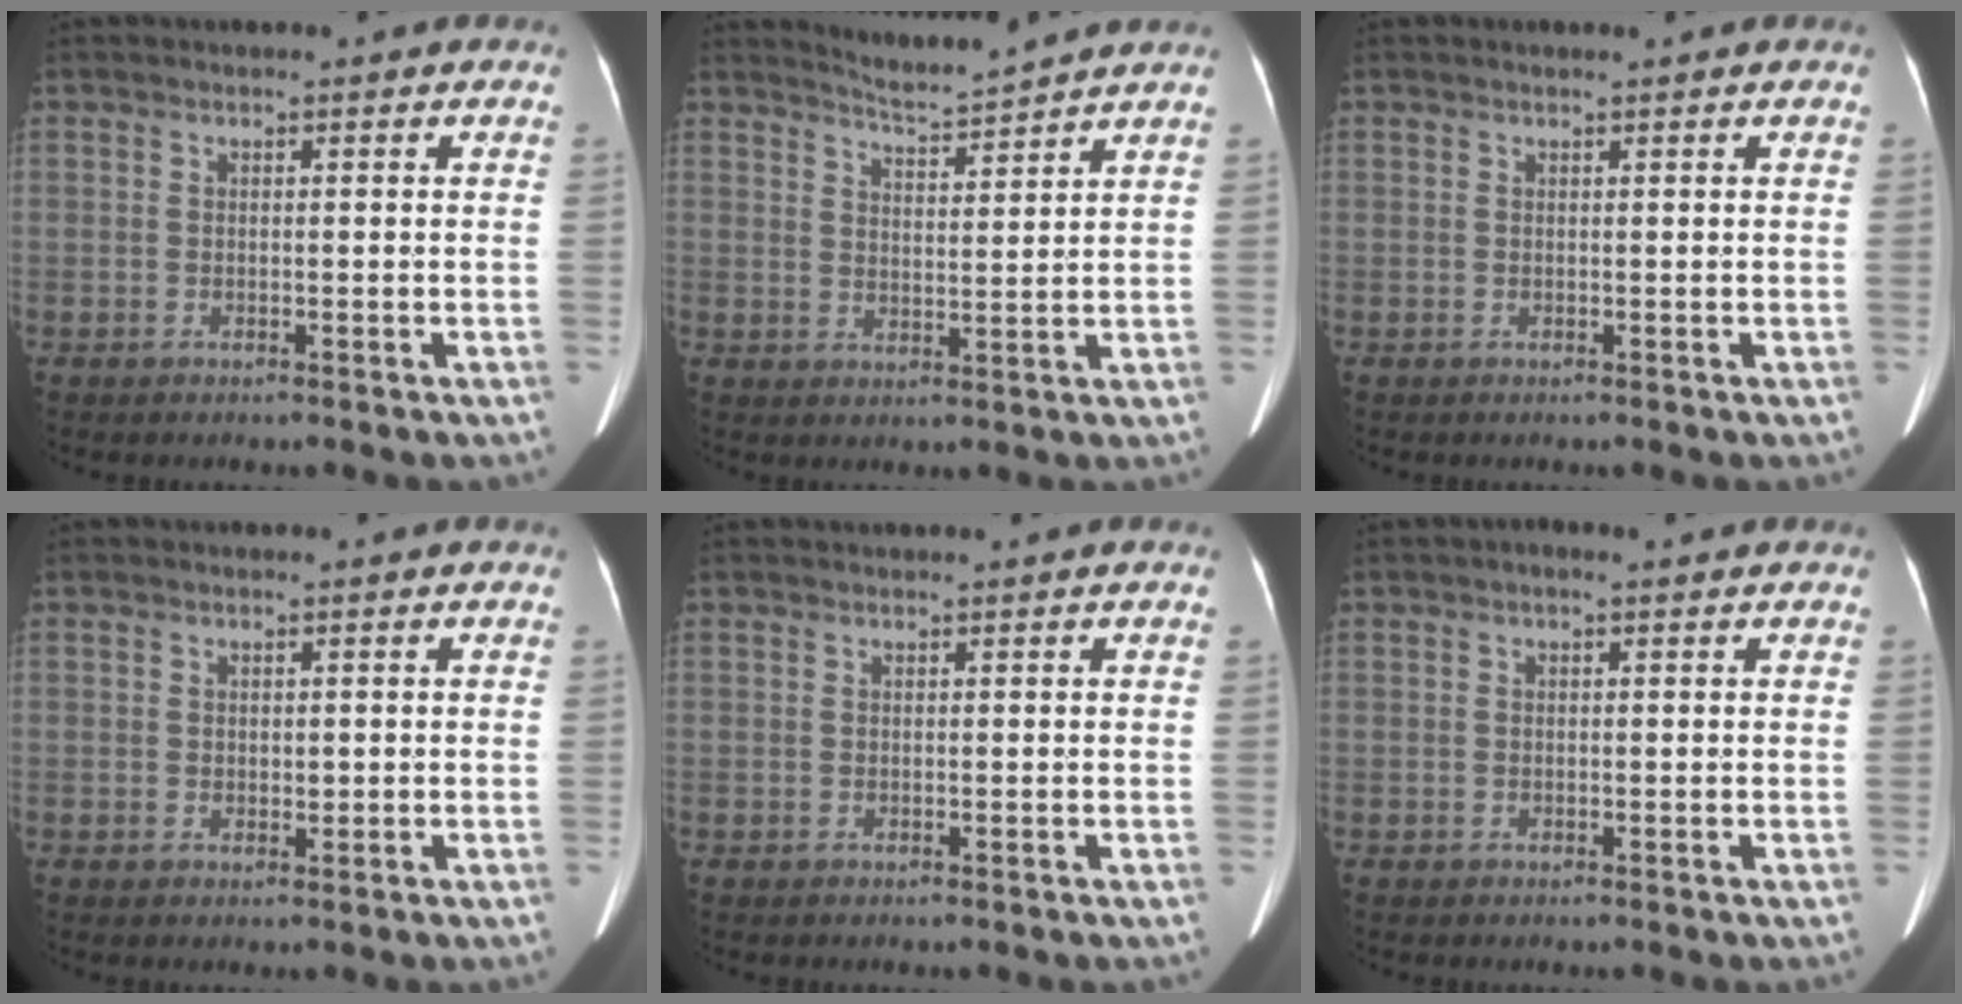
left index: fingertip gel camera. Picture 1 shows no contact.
{"total": 5.1, "force": [5.0, -1.1, 0.4], "torque": [-0.019, -0.009, 0.086]}
{"total": 0.9, "force": [0.8, -0.1, 0.4], "torque": [-0.008, 0.007, 0.018]}
{"total": 0.9, "force": [0.1, 0.6, 0.6], "torque": [-0.009, -0.001, 0.005]}
{"total": 0.8, "force": [0.8, -0.1, 0.3], "torque": [-0.007, 0.014, 0.020]}
{"total": 1.0, "force": [0.6, 0.3, 0.7], "torque": [-0.018, 0.009, 0.007]}